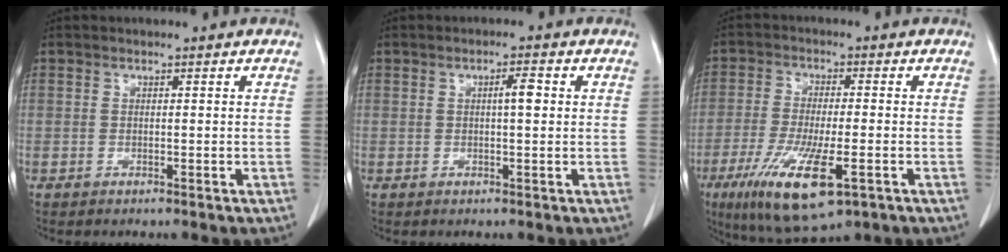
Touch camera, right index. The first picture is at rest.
{"total": 2.5, "force": [0.4, 0.3, 2.5], "torque": [-0.041, 0.003, 0.006]}
{"total": 12.8, "force": [-5.8, 2.8, 11.1], "torque": [-0.210, -0.033, -0.093]}